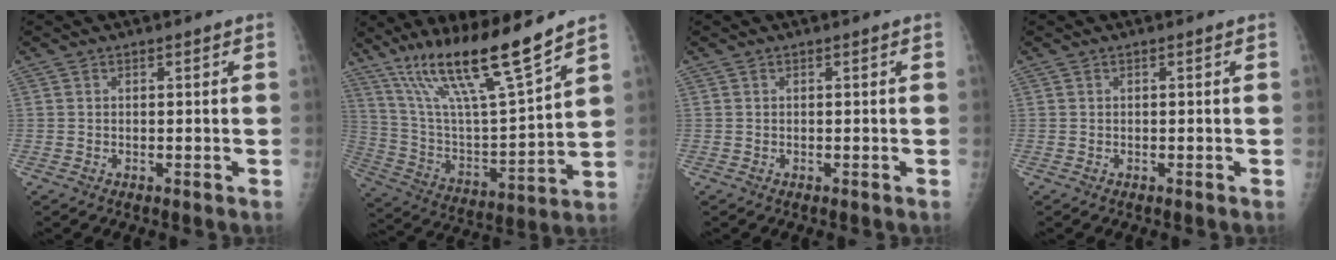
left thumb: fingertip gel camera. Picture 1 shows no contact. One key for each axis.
{"total": 19.6, "fx": 14.1, "fy": 1.8, "fz": 13.5, "tx": -0.226, "ty": -0.066, "tz": 0.264}
{"total": 0.0}
{"total": 0.0}